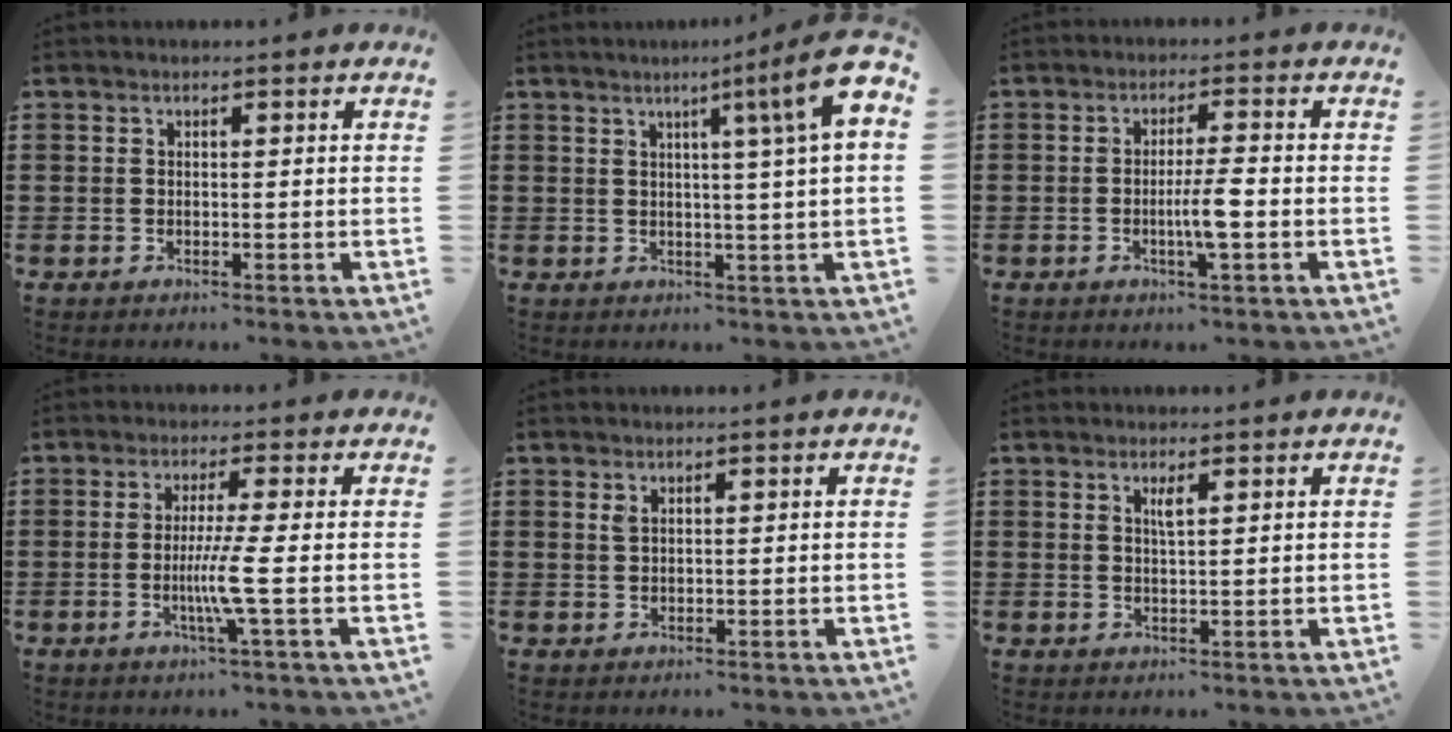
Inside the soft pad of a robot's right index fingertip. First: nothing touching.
{"total": 9.2, "force": [3.6, -1.1, 8.4], "torque": [-0.140, -0.026, 0.050]}
{"total": 4.6, "force": [-1.1, 0.1, 4.5], "torque": [-0.086, -0.009, -0.024]}
{"total": 5.6, "force": [-1.2, -1.0, 5.4], "torque": [-0.109, -0.023, -0.028]}
{"total": 1.1, "force": [0.6, 0.6, 0.8], "torque": [-0.019, 0.004, 0.011]}
{"total": 1.6, "force": [0.8, 0.2, 1.4], "torque": [-0.020, -0.002, 0.010]}